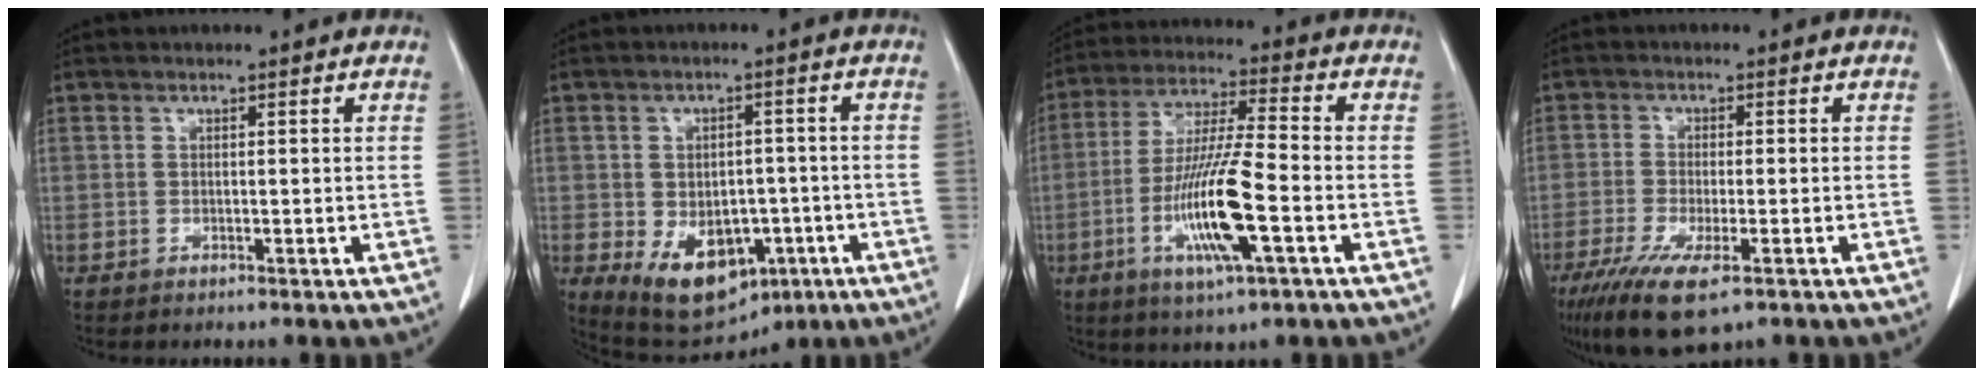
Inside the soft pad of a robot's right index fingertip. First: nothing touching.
{"total": 11.4, "force": [-4.7, 7.3, 7.5], "torque": [-0.112, 0.000, -0.057]}
{"total": 13.6, "force": [-4.2, 0.9, 12.9], "torque": [-0.256, -0.013, -0.079]}
{"total": 9.7, "force": [-5.8, 2.3, 7.4], "torque": [-0.133, -0.026, -0.096]}